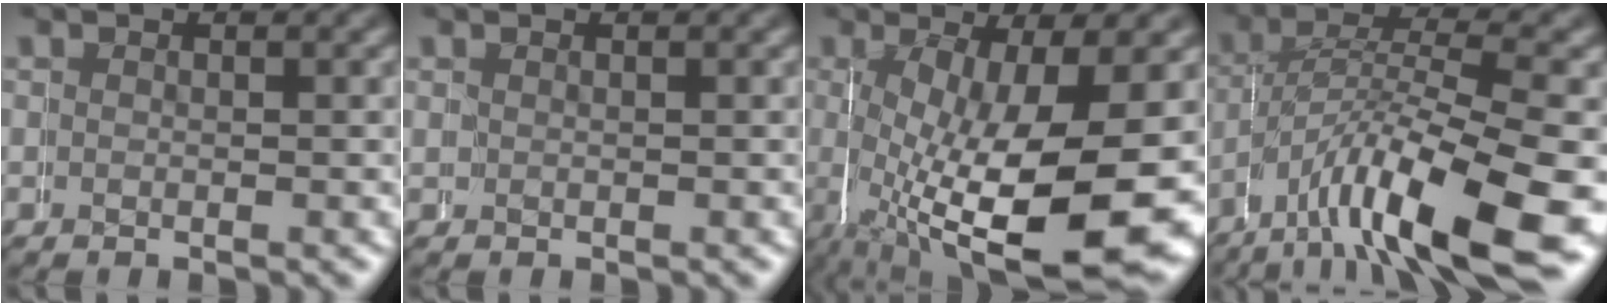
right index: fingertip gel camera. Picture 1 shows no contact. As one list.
[{"total": 0.0}, {"total": 14.0, "force": [-1.8, 6.2, 12.5], "torque": [-0.238, -0.053, 0.011]}, {"total": 10.5, "force": [-4.1, 4.4, 8.6], "torque": [-0.148, -0.022, -0.054]}]